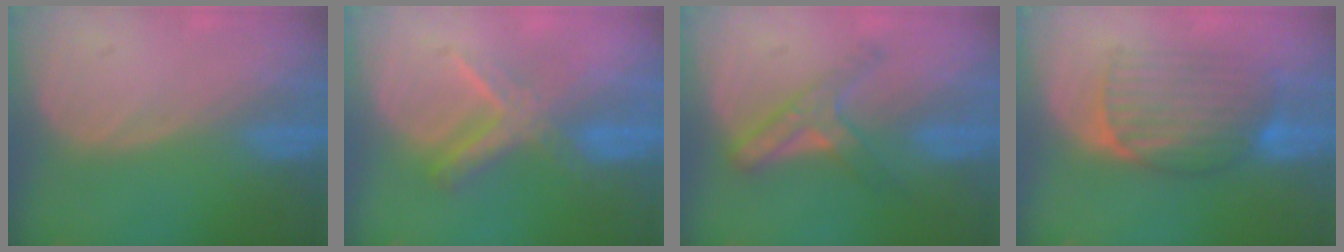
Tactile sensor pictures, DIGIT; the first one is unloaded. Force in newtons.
{"total": 5.6, "press": 5.4, "slide": 1.1}
{"total": 5.1, "press": 5.1, "slide": 0.3}
{"total": 7.1, "press": 7.1, "slide": 0.3}